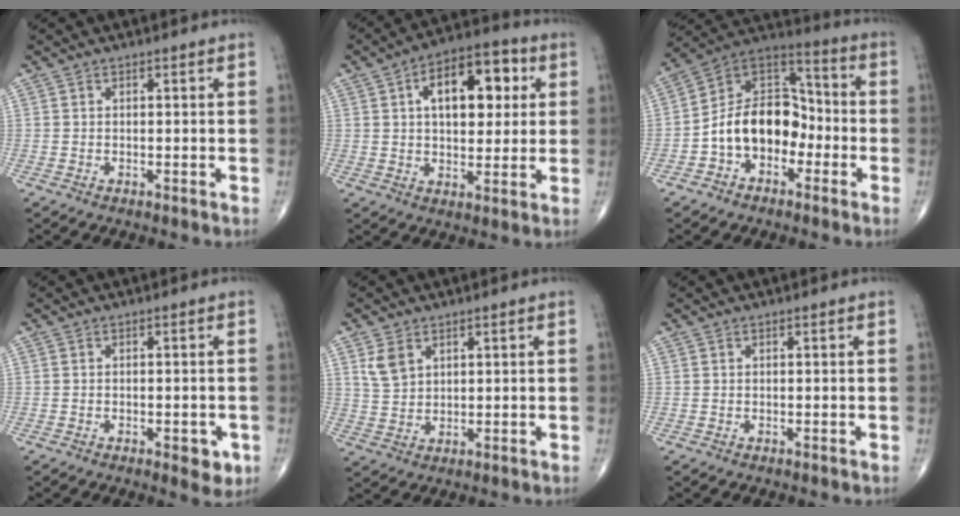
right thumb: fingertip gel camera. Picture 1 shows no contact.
{"total": 14.8, "force": [4.0, 8.0, 11.8], "torque": [-0.142, 0.011, 0.056]}
{"total": 14.8, "force": [-3.9, 10.3, 9.9], "torque": [-0.134, 0.061, -0.081]}
{"total": 3.7, "force": [-1.5, 1.6, 2.9], "torque": [-0.024, -0.003, -0.016]}
{"total": 4.5, "force": [2.3, 2.9, 2.5], "torque": [-0.043, -0.008, 0.053]}
{"total": 0.0}